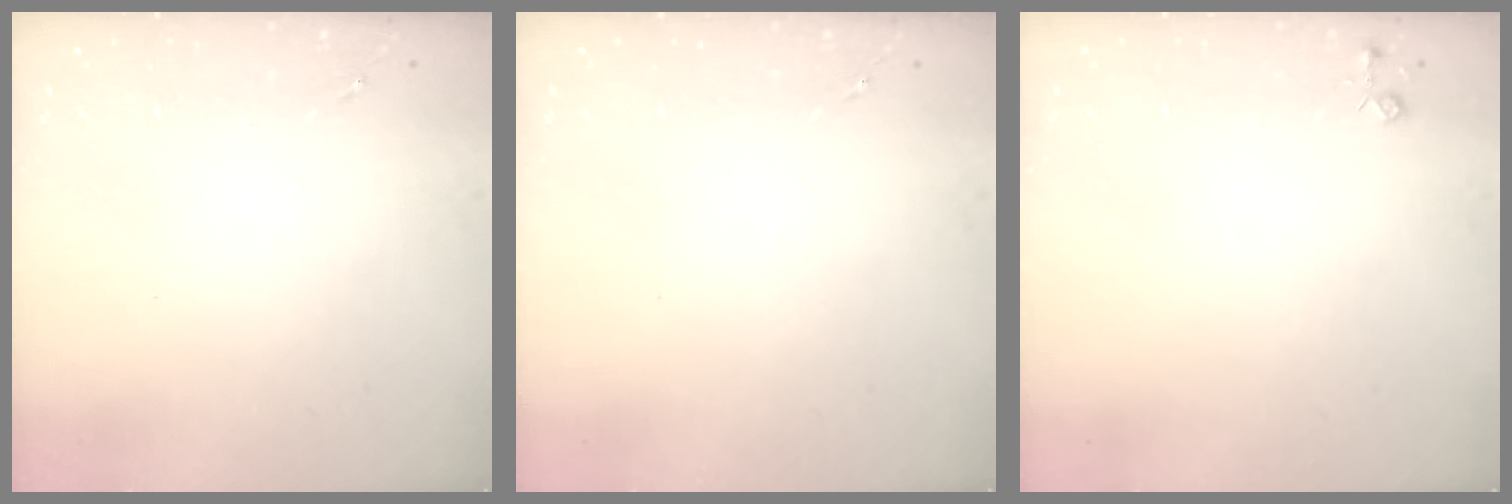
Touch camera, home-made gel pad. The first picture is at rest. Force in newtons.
{"total": 0.0}
{"total": 3.7, "press": 3.7, "slide": 0.5}